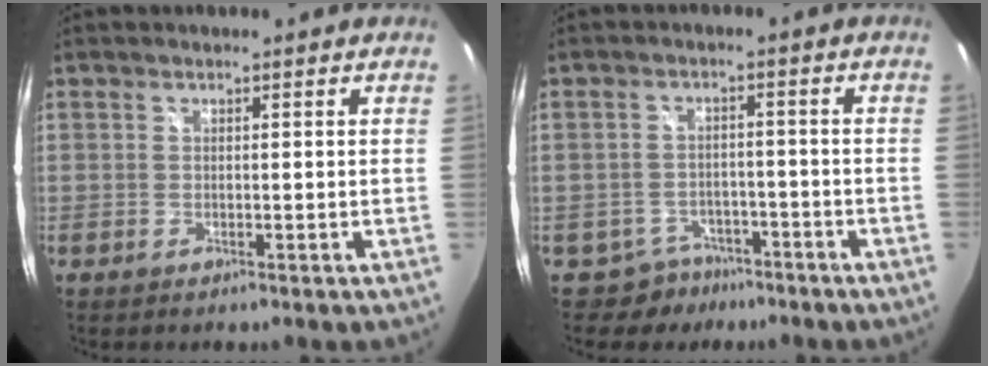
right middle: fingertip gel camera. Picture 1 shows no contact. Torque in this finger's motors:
{"motor_torque": [-0.65, -0.36, 0.02, -0.03]}